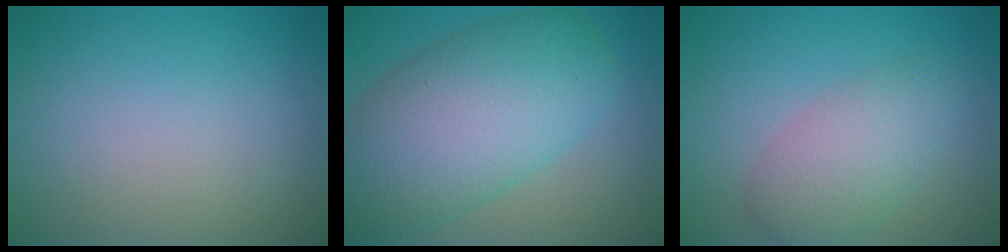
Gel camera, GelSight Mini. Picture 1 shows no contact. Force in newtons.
{"total": 10.6, "press": 10.6, "slide": 0.4}
{"total": 4.2, "press": 4.2, "slide": 0.2}